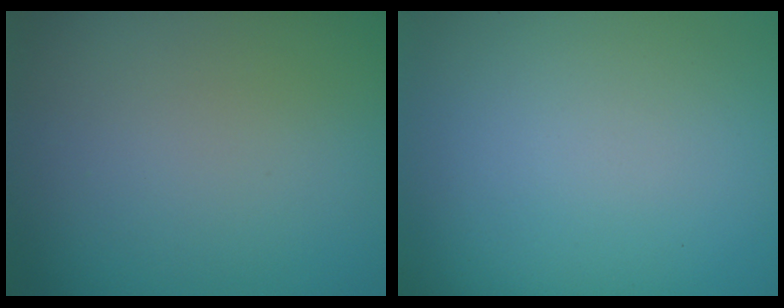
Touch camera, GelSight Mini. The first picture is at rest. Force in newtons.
{"total": 0.0}